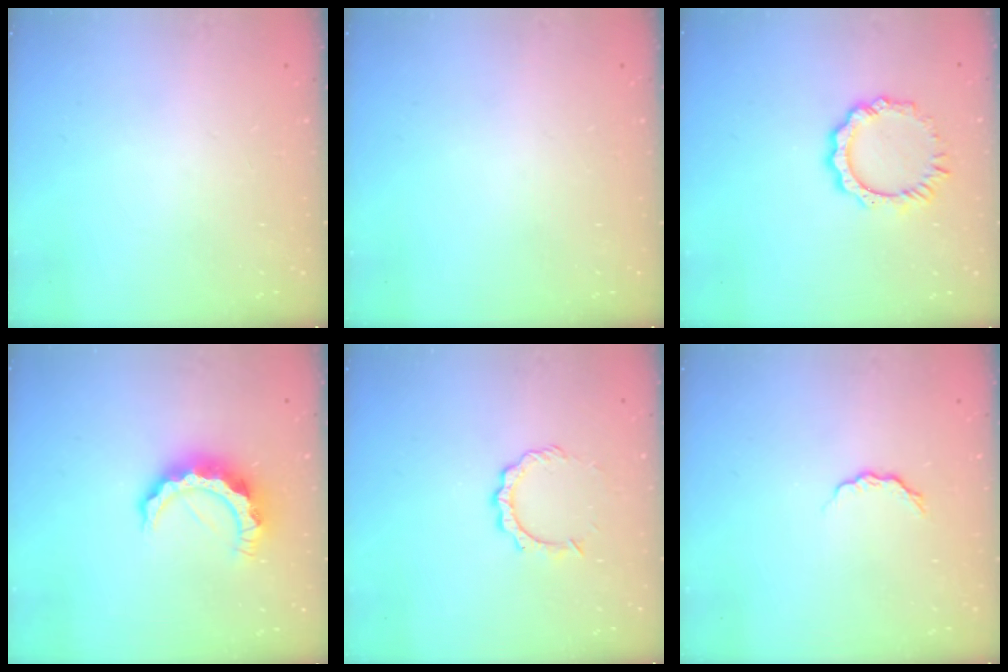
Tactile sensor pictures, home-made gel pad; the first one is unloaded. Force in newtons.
{"total": 0.0}
{"total": 8.1, "press": 8.1, "slide": 0.7}
{"total": 9.9, "press": 9.9, "slide": 0.9}
{"total": 5.5, "press": 5.5, "slide": 0.3}
{"total": 5.3, "press": 5.2, "slide": 0.6}